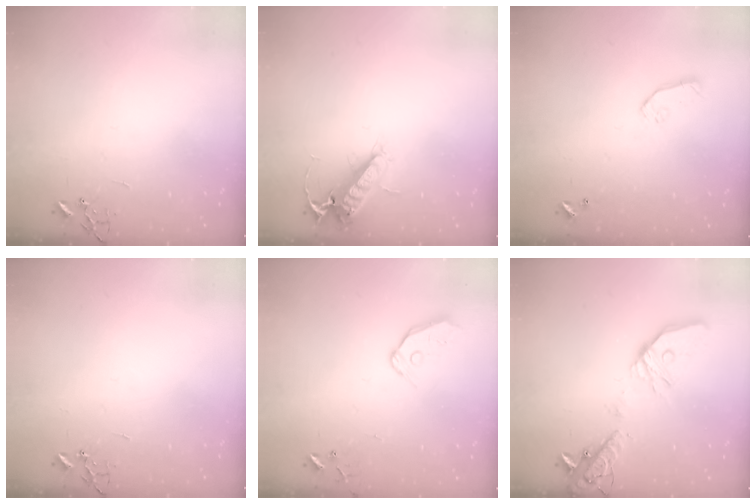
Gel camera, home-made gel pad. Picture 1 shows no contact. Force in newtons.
{"total": 13.1, "press": 13.0, "slide": 2.0}
{"total": 7.3, "press": 7.3, "slide": 0.4}
{"total": 0.0}
{"total": 8.7, "press": 8.7, "slide": 1.0}
{"total": 20.2, "press": 20.0, "slide": 3.0}